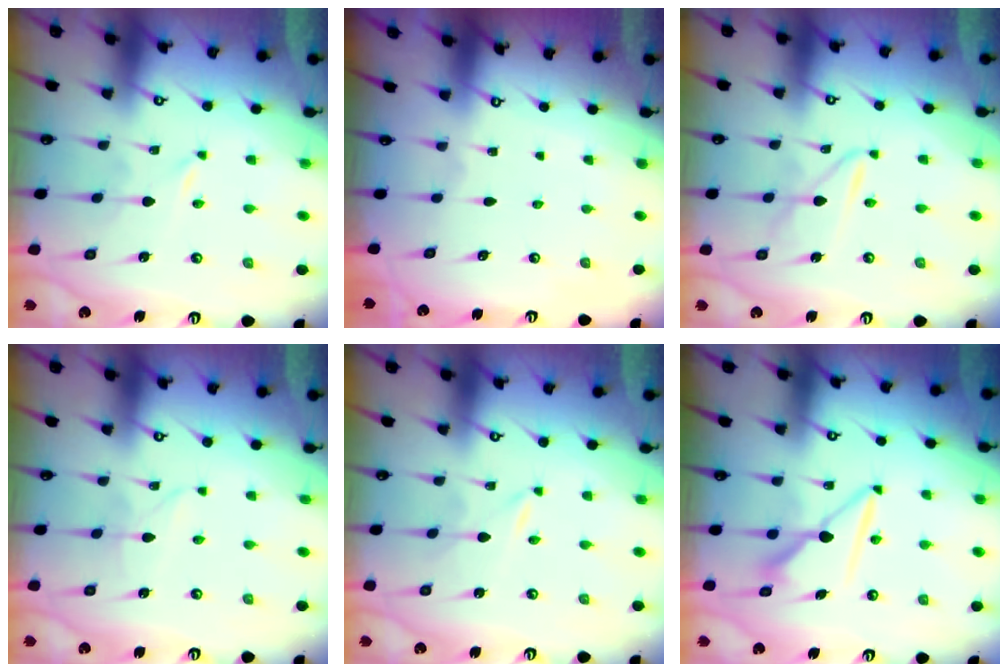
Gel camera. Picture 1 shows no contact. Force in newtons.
{"total": 0.0}
{"total": 5.4, "press": 5.4, "slide": 0.4}
{"total": 2.5, "press": 2.5, "slide": 0.2}
{"total": 0.0}
{"total": 9.3, "press": 9.3, "slide": 0.5}